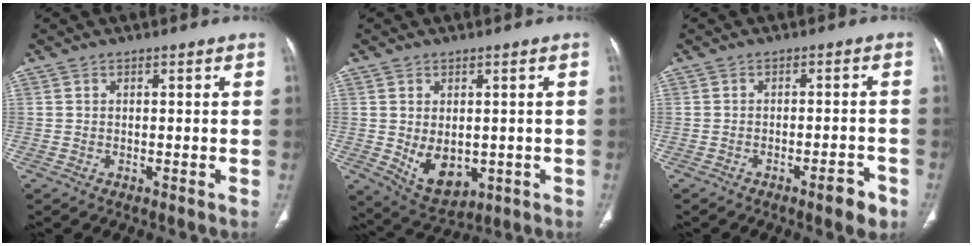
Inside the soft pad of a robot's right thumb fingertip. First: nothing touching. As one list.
[{"total": 8.3, "force": [-1.0, 5.4, 6.2], "torque": [-0.076, -0.012, 0.008]}, {"total": 4.4, "force": [-2.8, 1.2, 3.2], "torque": [-0.032, 0.016, -0.037]}]